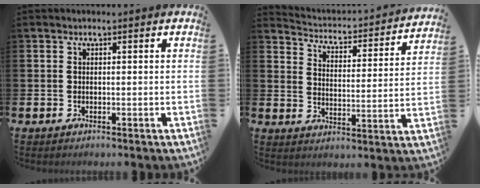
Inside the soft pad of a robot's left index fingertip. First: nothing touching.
{"total": 3.4, "force": [3.2, 1.0, 0.5], "torque": [-0.039, -0.037, 0.047]}